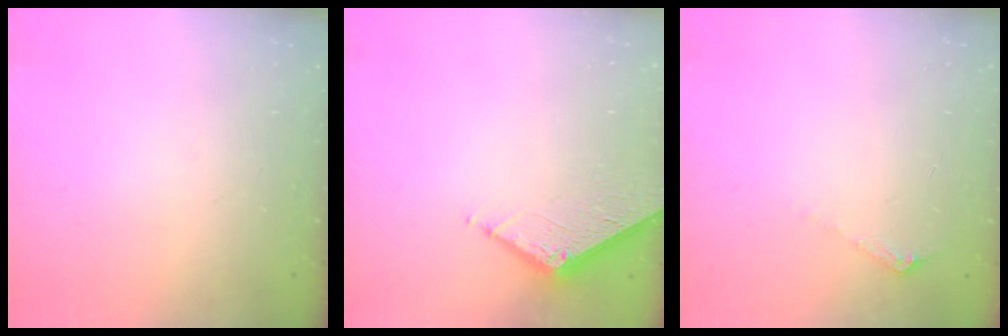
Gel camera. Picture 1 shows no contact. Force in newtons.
{"total": 6.8, "press": 6.8, "slide": 0.5}
{"total": 5.4, "press": 5.4, "slide": 0.6}